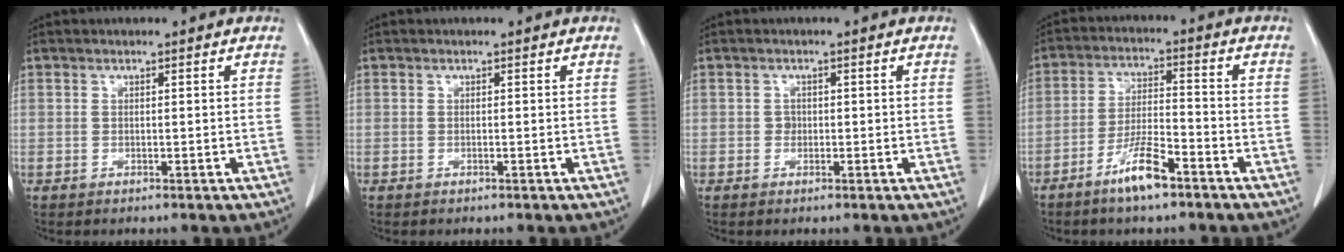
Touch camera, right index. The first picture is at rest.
{"total": 0.0}
{"total": 1.0, "force": [-0.1, 0.9, 0.3], "torque": [-0.002, 0.004, -0.002]}
{"total": 7.4, "force": [-4.9, 1.1, 5.4], "torque": [-0.112, -0.006, -0.090]}